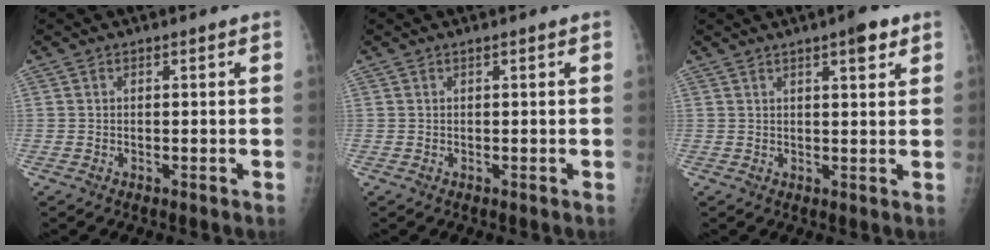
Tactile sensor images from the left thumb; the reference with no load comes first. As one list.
[{"total": 0.0}, {"total": 4.5, "force": [2.7, 1.2, 3.4], "torque": [-0.039, -0.011, 0.033]}]